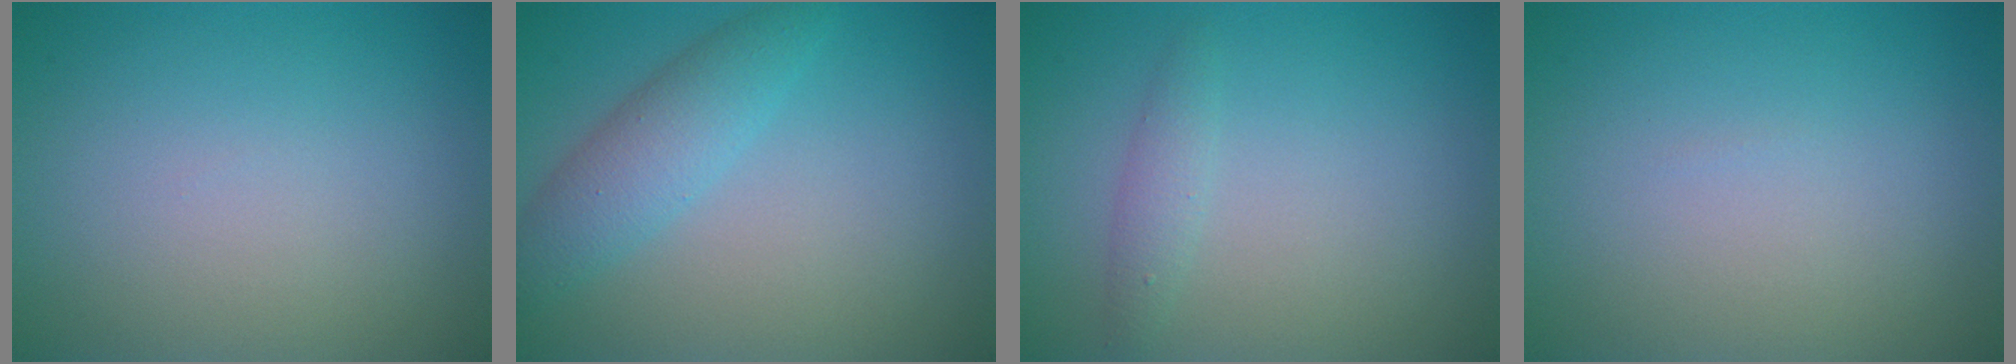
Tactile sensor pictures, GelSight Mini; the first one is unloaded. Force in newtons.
{"total": 3.3, "press": 3.3, "slide": 0.1}
{"total": 1.3, "press": 1.3, "slide": 0.0}
{"total": 0.0}